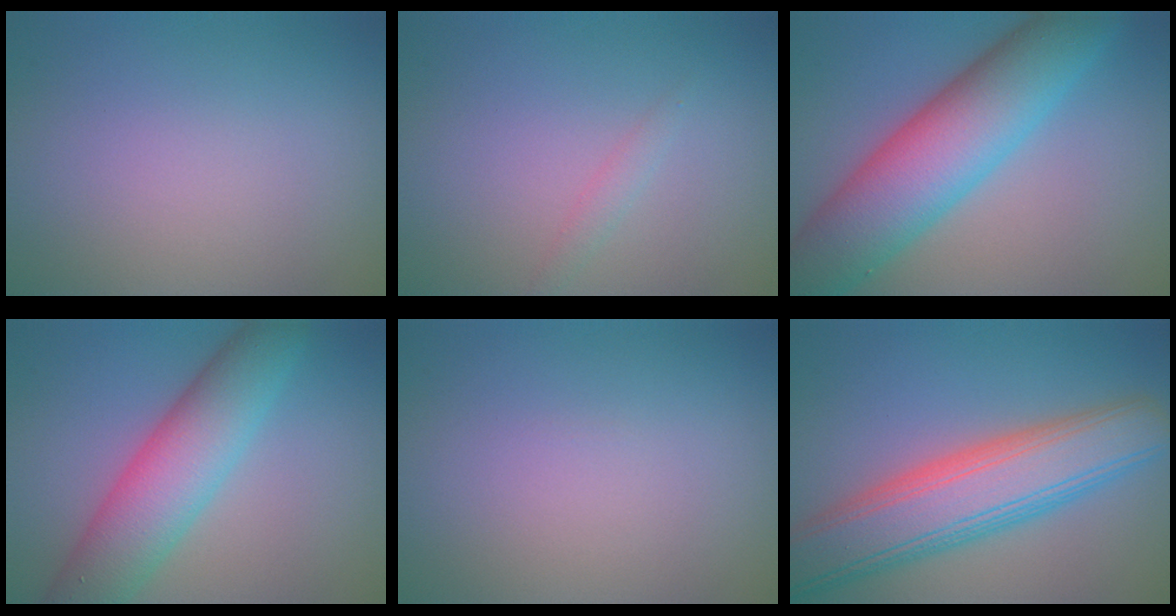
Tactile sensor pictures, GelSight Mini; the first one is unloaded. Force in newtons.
{"total": 1.0, "press": 1.0, "slide": 0.0}
{"total": 10.2, "press": 10.2, "slide": 0.3}
{"total": 7.2, "press": 7.2, "slide": 0.1}
{"total": 0.0}
{"total": 8.9, "press": 8.9, "slide": 0.2}